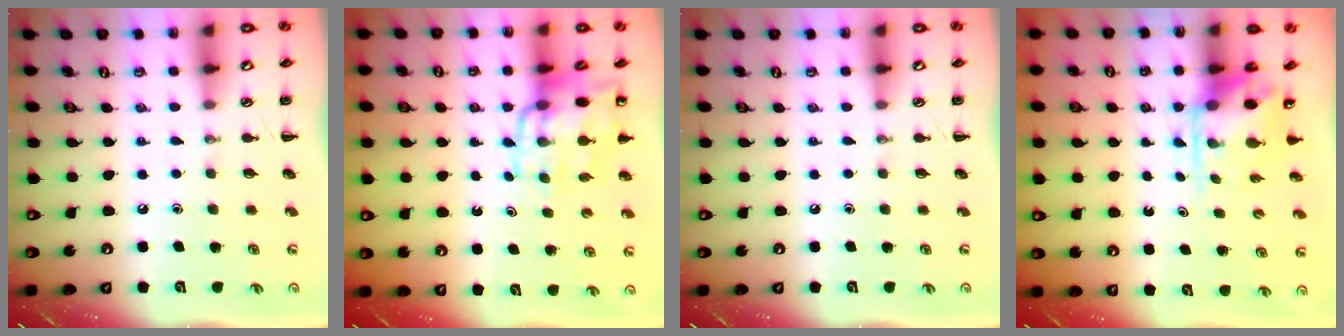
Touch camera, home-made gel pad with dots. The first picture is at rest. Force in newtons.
{"total": 12.9, "press": 12.5, "slide": 3.4}
{"total": 0.0}
{"total": 4.5, "press": 4.4, "slide": 1.0}